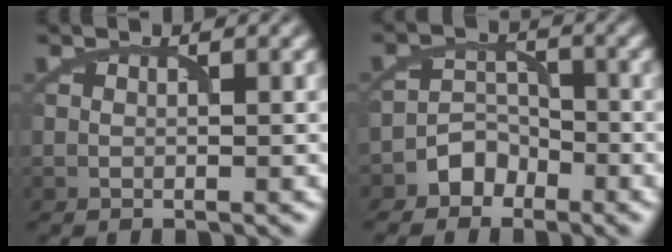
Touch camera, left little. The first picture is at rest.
{"total": 2.6, "force": [-2.0, 1.6, 0.1], "torque": [0.014, 0.011, -0.035]}